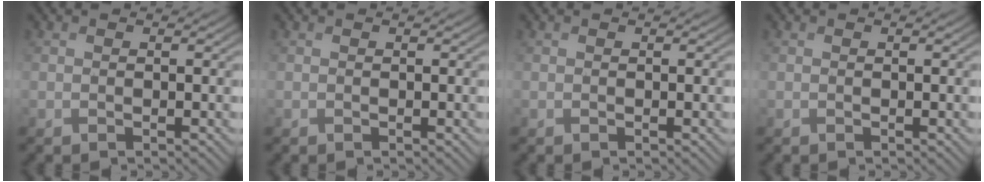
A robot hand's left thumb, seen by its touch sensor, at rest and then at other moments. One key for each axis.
{"total": 0.0}
{"total": 0.0}
{"total": 0.0}